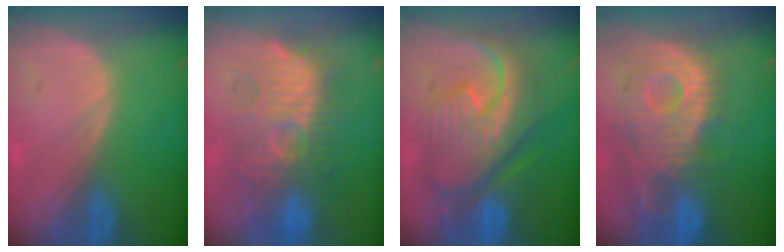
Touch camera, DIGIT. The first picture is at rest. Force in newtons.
{"total": 10.3, "press": 10.3, "slide": 0.6}
{"total": 12.2, "press": 12.1, "slide": 1.4}
{"total": 12.3, "press": 10.9, "slide": 5.8}